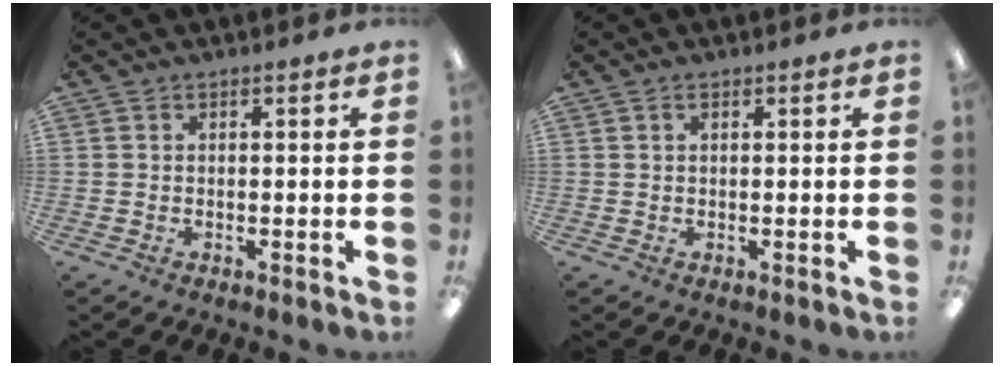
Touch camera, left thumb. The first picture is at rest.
{"total": 0.9, "force": [0.5, 0.4, 0.6], "torque": [-0.013, 0.003, 0.008]}